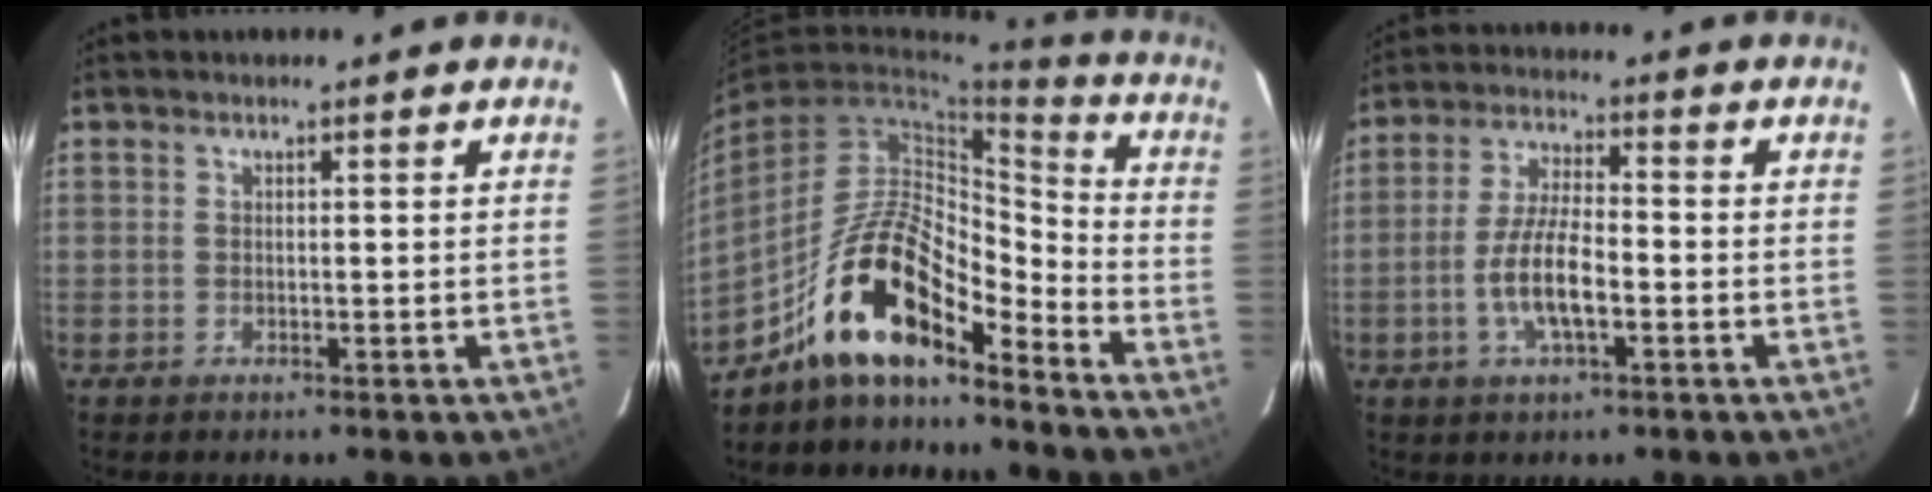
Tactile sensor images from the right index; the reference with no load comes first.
{"total": 16.1, "force": [-11.8, 4.8, 9.7], "torque": [-0.183, 0.013, -0.219]}
{"total": 8.8, "force": [-2.8, 2.7, 7.9], "torque": [-0.160, 0.000, -0.054]}